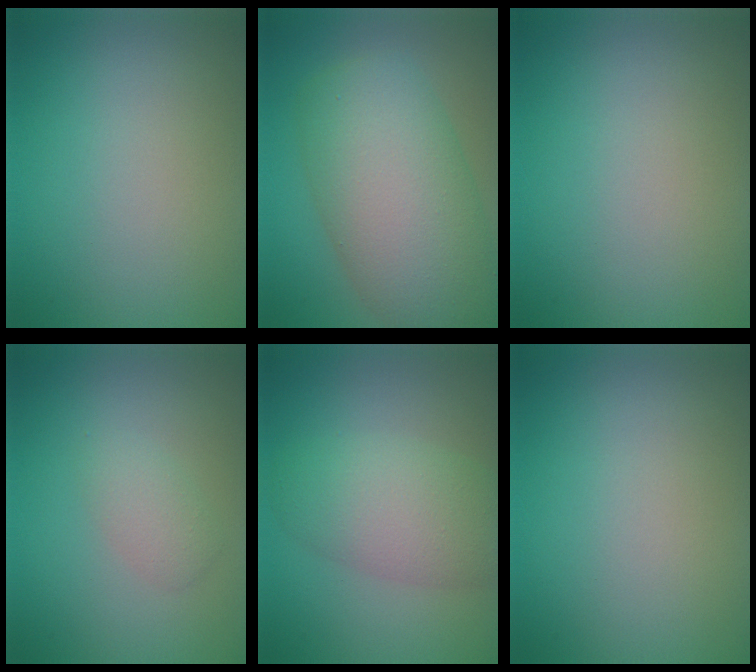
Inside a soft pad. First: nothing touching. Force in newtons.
{"total": 10.3, "press": 10.3, "slide": 0.3}
{"total": 0.0}
{"total": 1.7, "press": 1.7, "slide": 0.1}
{"total": 5.3, "press": 5.3, "slide": 0.2}
{"total": 0.0}